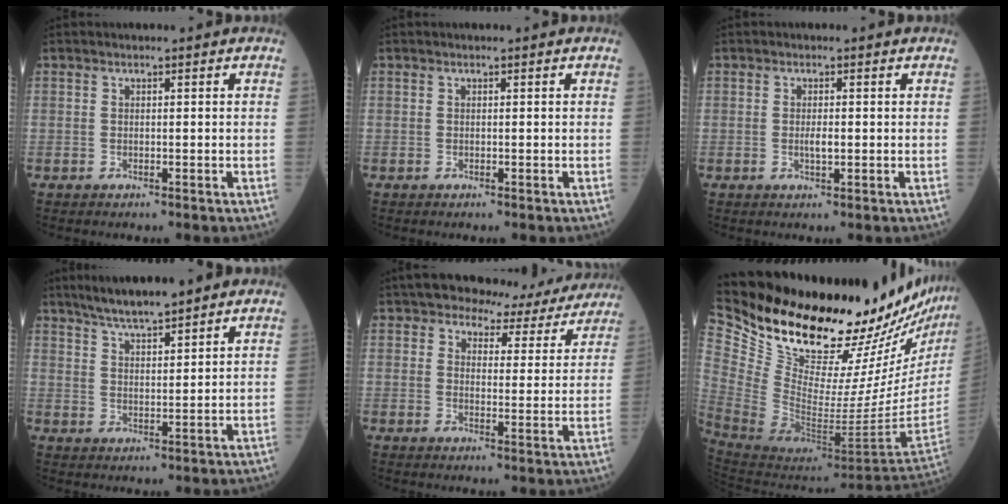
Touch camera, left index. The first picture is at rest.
{"total": 0.0}
{"total": 1.6, "force": [-0.2, 0.5, 1.5], "torque": [-0.029, -0.002, -0.003]}
{"total": 7.2, "force": [5.9, 0.7, 4.0], "torque": [-0.075, 0.013, 0.105]}
{"total": 11.2, "force": [10.4, 3.4, 2.1], "torque": [-0.011, -0.005, 0.114]}
{"total": 34.3, "force": [29.5, 5.6, 16.6], "torque": [-0.290, -0.116, 0.431]}